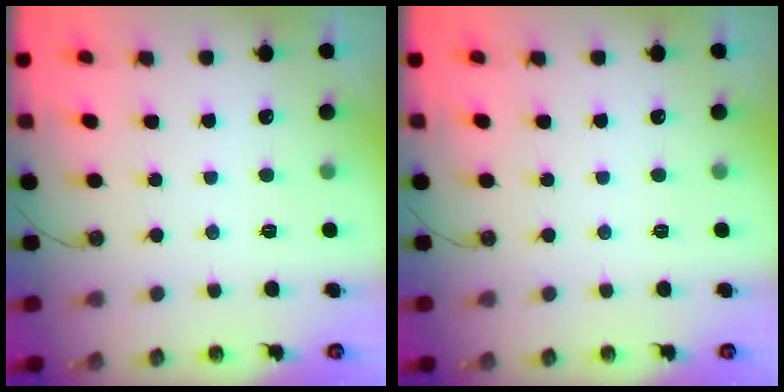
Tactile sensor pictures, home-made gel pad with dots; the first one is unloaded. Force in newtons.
{"total": 0.0}